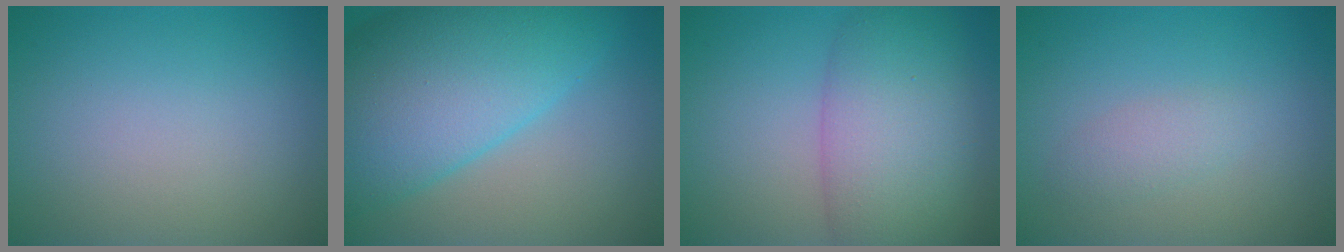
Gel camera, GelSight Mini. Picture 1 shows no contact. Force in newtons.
{"total": 12.6, "press": 12.6, "slide": 0.4}
{"total": 8.2, "press": 8.2, "slide": 0.3}
{"total": 1.5, "press": 1.5, "slide": 0.1}